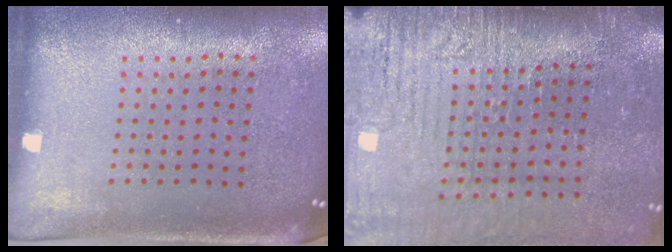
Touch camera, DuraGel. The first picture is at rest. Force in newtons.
{"total": 4.5, "press": 3.8, "slide": 2.3}